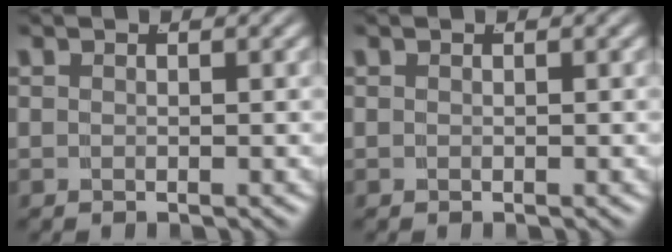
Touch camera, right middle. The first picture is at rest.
{"total": 0.0}